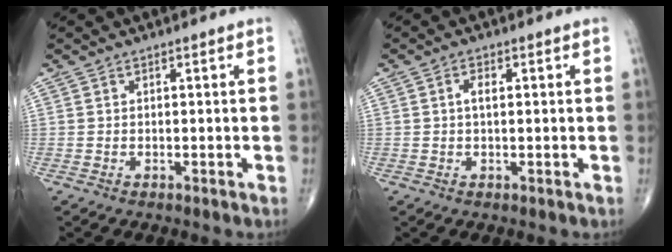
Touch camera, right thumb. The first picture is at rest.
{"total": 2.4, "force": [0.5, 1.2, 2.0], "torque": [-0.037, 0.005, 0.007]}